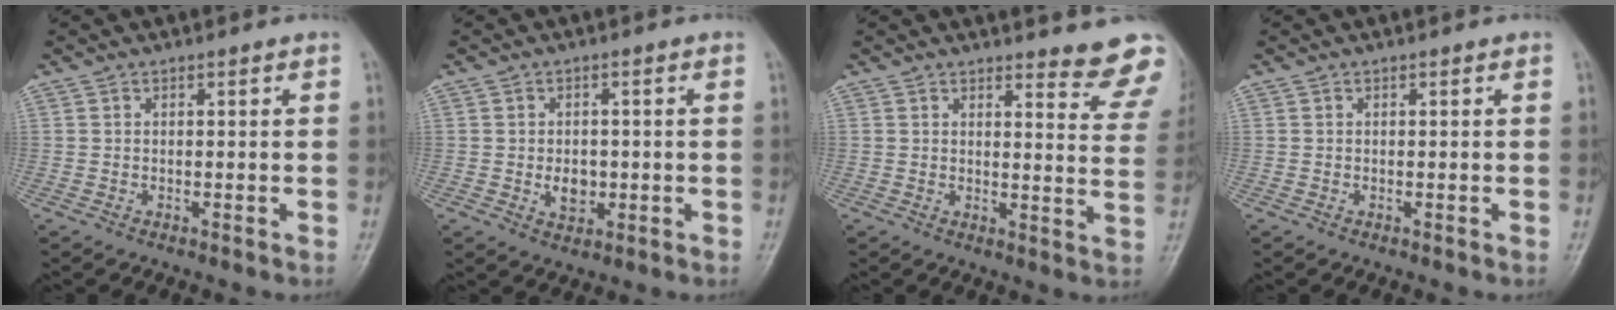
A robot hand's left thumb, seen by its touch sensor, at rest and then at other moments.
{"total": 4.2, "force": [-0.6, 3.1, 2.7], "torque": [-0.028, 0.001, -0.003]}
{"total": 10.1, "force": [9.4, 1.7, 3.1], "torque": [-0.005, -0.086, 0.087]}
{"total": 0.0}